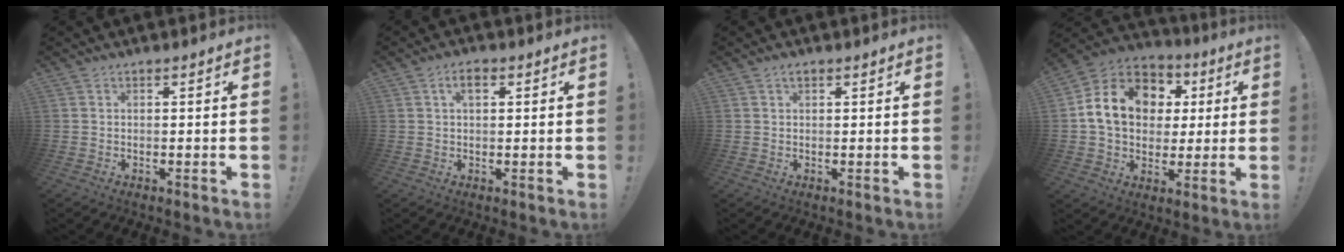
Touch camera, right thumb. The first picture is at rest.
{"total": 3.4, "force": [1.3, 1.7, 2.7], "torque": [-0.043, 0.003, 0.017]}
{"total": 1.4, "force": [0.8, 0.7, 0.9], "torque": [-0.012, -0.001, 0.013]}
{"total": 17.3, "force": [4.1, 13.4, 10.2], "torque": [-0.154, 0.002, 0.085]}